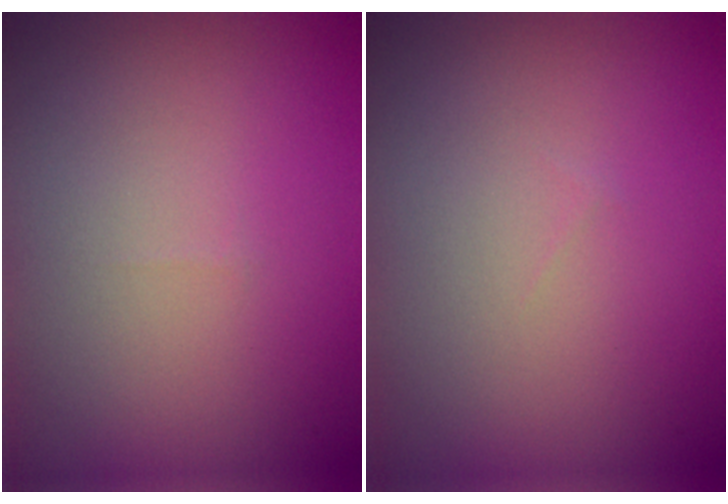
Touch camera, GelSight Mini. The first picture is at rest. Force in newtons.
{"total": 0.0}